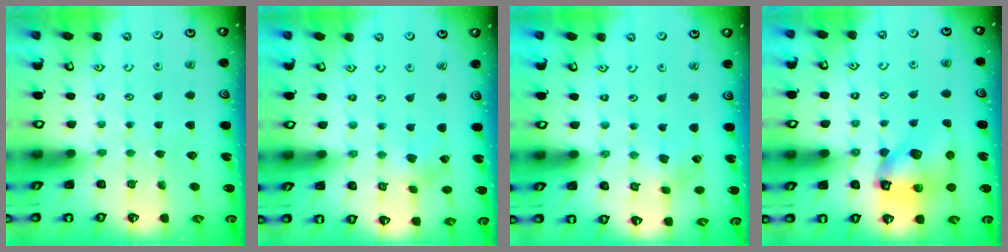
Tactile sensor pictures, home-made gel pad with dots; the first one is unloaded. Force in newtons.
{"total": 1.1, "press": 1.1, "slide": 0.1}
{"total": 2.0, "press": 2.0, "slide": 0.4}
{"total": 13.6, "press": 13.4, "slide": 1.9}